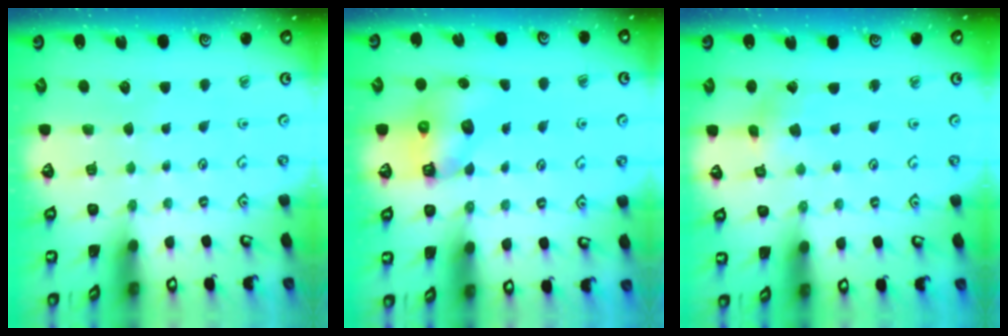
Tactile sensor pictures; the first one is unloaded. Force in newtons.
{"total": 6.9, "press": 6.8, "slide": 1.0}
{"total": 1.5, "press": 1.5, "slide": 0.0}